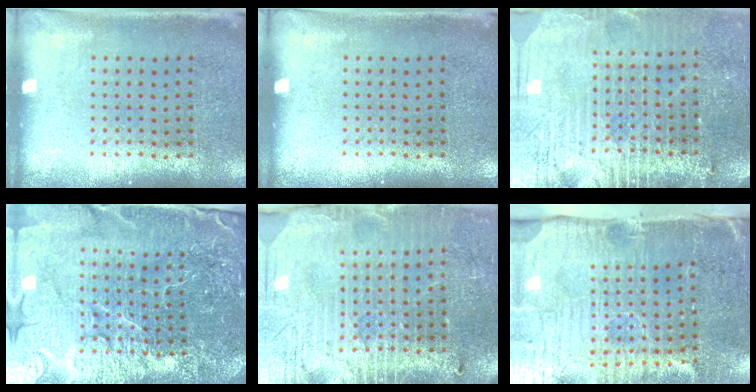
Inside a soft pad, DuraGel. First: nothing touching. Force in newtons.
{"total": 0.0}
{"total": 3.9, "press": 3.6, "slide": 1.6}
{"total": 5.7, "press": 5.2, "slide": 2.3}
{"total": 3.8, "press": 3.6, "slide": 1.3}
{"total": 5.2, "press": 4.3, "slide": 2.9}